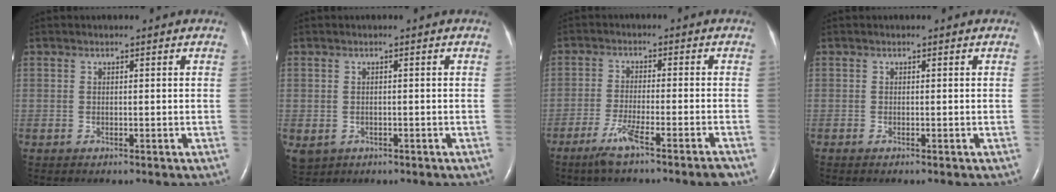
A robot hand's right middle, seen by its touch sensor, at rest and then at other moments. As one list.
[{"total": 3.7, "force": [-1.4, 3.1, 1.4], "torque": [-0.033, -0.002, -0.010]}, {"total": 6.7, "force": [-4.5, -0.5, 5.0], "torque": [-0.088, -0.015, -0.082]}, {"total": 0.0}]